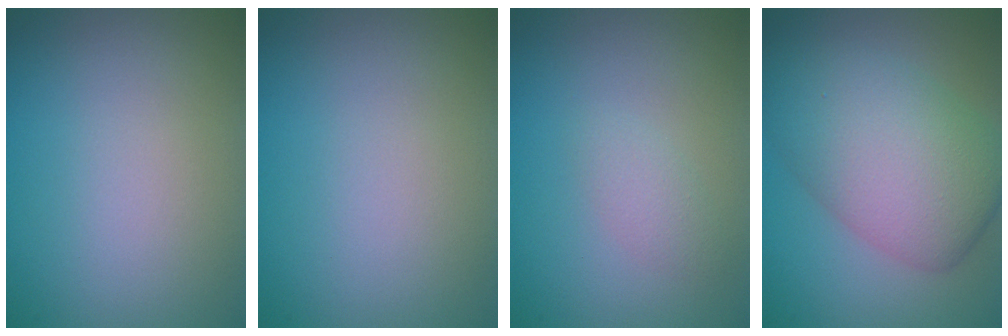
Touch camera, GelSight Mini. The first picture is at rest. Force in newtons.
{"total": 0.0}
{"total": 1.2, "press": 1.2, "slide": 0.0}
{"total": 8.4, "press": 8.4, "slide": 0.1}